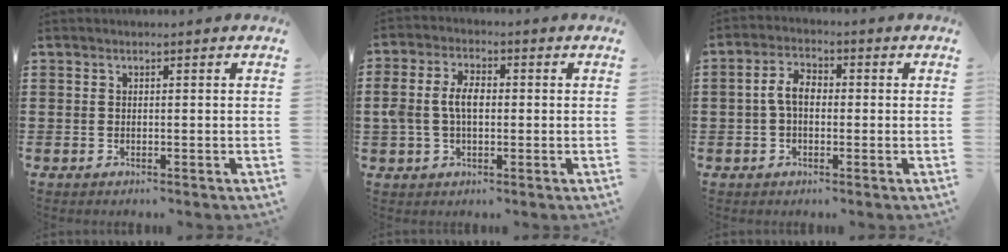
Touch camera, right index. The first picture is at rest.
{"total": 5.4, "force": [0.2, 3.0, 4.5], "torque": [-0.104, 0.007, -0.003]}
{"total": 4.5, "force": [-0.2, 2.5, 3.7], "torque": [-0.086, 0.002, -0.008]}